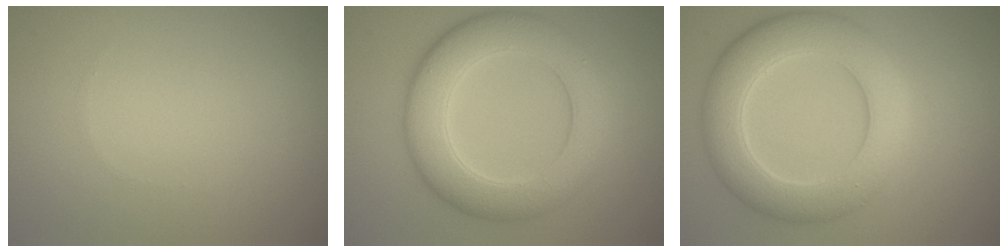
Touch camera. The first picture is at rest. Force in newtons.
{"total": 7.6, "press": 7.6, "slide": 0.5}
{"total": 7.6, "press": 7.6, "slide": 0.3}